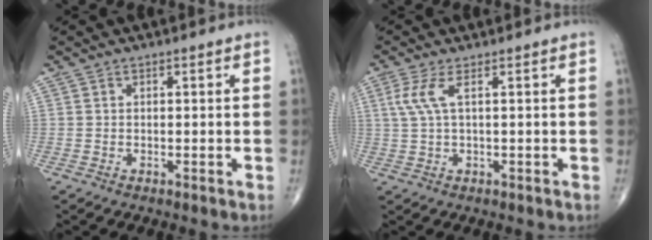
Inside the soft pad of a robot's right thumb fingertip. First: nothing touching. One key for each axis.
{"total": 3.8, "fx": 1.2, "fy": 0.7, "fz": 3.6, "tx": -0.105, "ty": 0.008, "tz": 0.031}